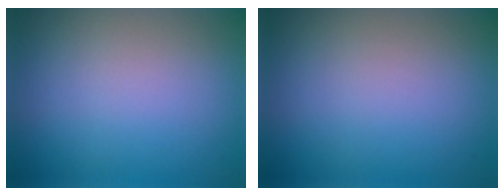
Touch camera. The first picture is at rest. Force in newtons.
{"total": 0.0}